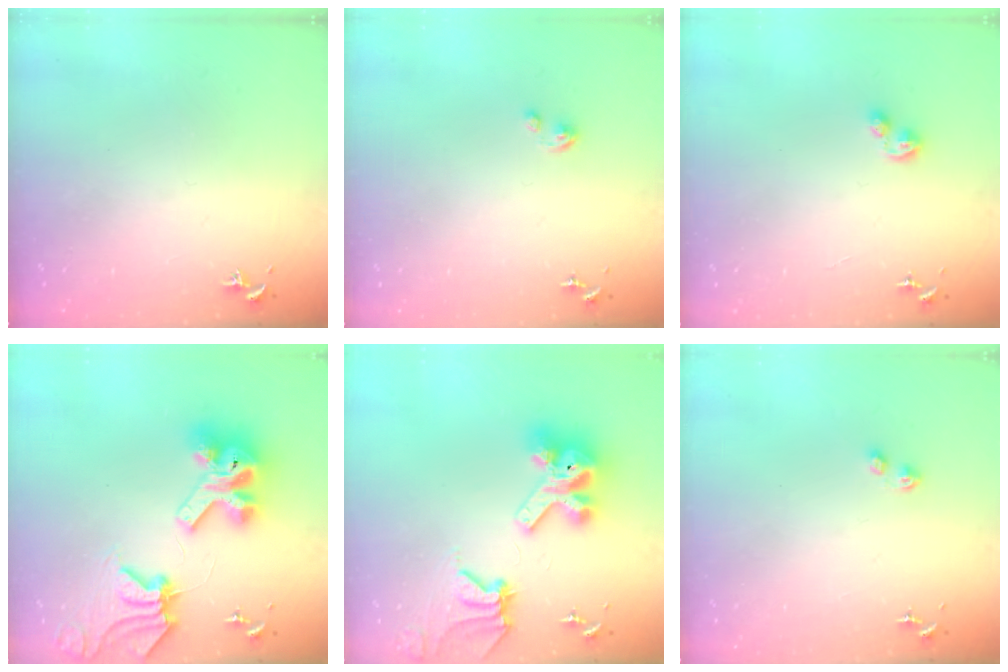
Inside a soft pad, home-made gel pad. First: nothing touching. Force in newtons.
{"total": 3.5, "press": 3.5, "slide": 0.3}
{"total": 2.7, "press": 2.7, "slide": 0.3}
{"total": 16.8, "press": 16.7, "slide": 2.1}
{"total": 14.9, "press": 14.8, "slide": 2.0}
{"total": 3.0, "press": 2.9, "slide": 0.5}